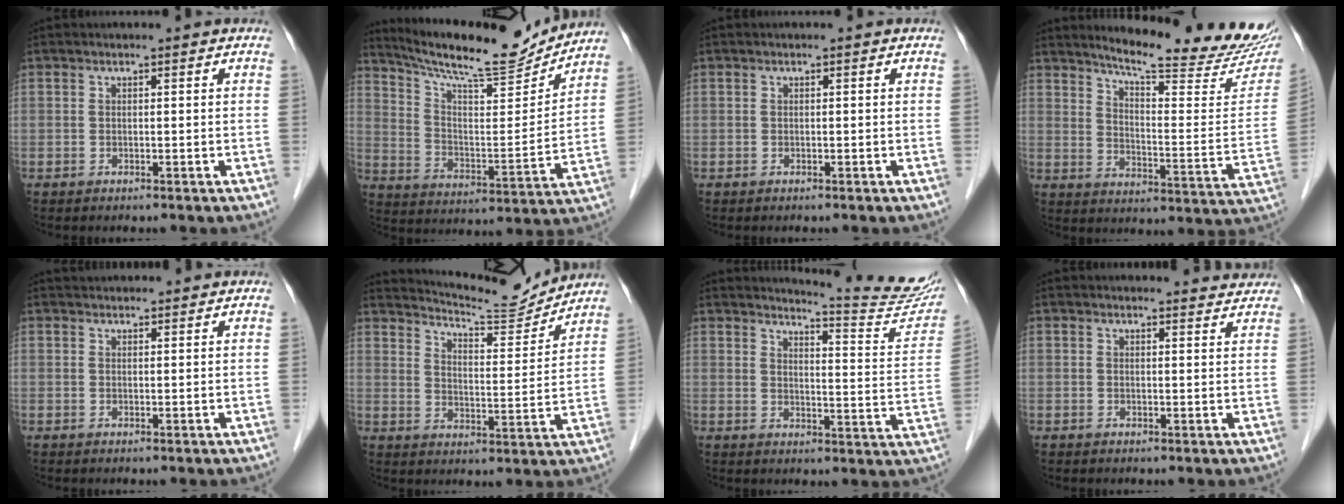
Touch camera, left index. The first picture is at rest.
{"total": 17.3, "force": [16.2, 1.4, 5.8], "torque": [-0.112, -0.022, 0.254]}
{"total": 0.0}
{"total": 21.7, "force": [19.5, 1.2, 9.4], "torque": [-0.130, -0.085, 0.246]}
{"total": 3.9, "force": [3.7, 0.7, 0.7], "torque": [-0.011, 0.034, 0.054]}
{"total": 11.4, "force": [11.3, 0.0, 1.6], "torque": [-0.038, -0.010, 0.168]}
{"total": 14.4, "force": [14.0, -0.3, 3.3], "torque": [-0.043, -0.087, 0.153]}
{"total": 6.0, "force": [5.9, 0.9, 0.5], "torque": [0.005, -0.001, 0.049]}